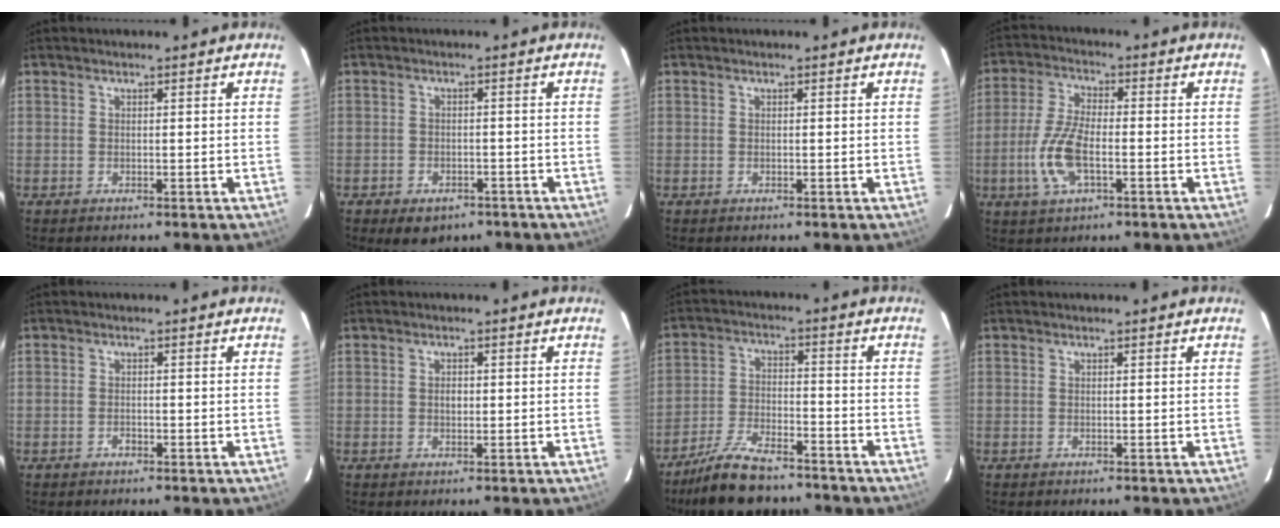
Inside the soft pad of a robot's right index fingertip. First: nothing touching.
{"total": 6.4, "force": [-4.2, 4.0, 2.6], "torque": [-0.056, 0.000, -0.048]}
{"total": 0.0}
{"total": 9.6, "force": [-2.9, 3.9, 8.3], "torque": [-0.183, 0.001, -0.056]}
{"total": 0.9, "force": [-0.7, 0.6, 0.2], "torque": [-0.004, 0.003, -0.011]}
{"total": 1.3, "force": [0.0, 0.9, 0.9], "torque": [-0.014, 0.004, 0.001]}
{"total": 13.2, "force": [-11.0, 4.3, 6.0], "torque": [-0.135, -0.008, -0.185]}
{"total": 0.0}